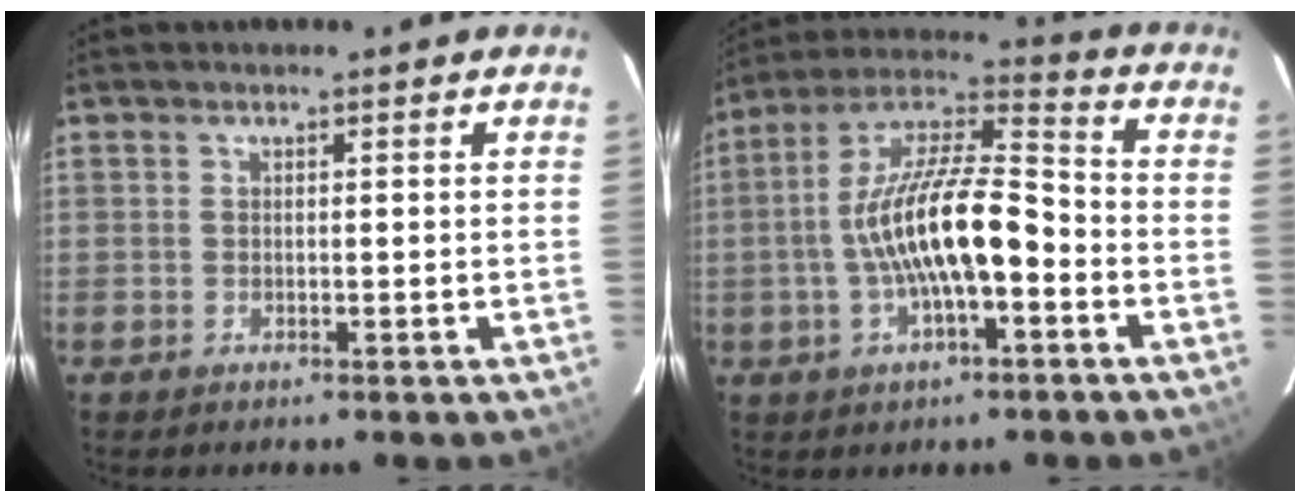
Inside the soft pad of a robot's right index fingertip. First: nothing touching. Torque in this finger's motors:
{"motor_torque": [0.73, -0.32, 1.05, 0.21]}